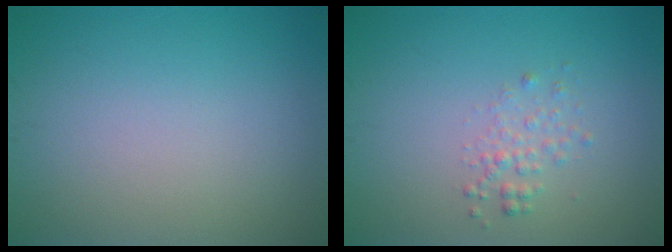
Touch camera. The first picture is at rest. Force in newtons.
{"total": 1.4, "press": 1.4, "slide": 0.1}